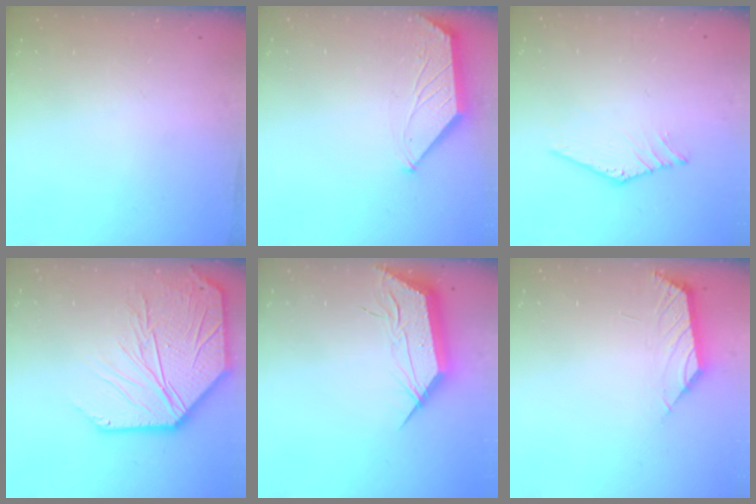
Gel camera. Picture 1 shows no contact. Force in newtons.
{"total": 1.8, "press": 1.8, "slide": 0.2}
{"total": 0.0}
{"total": 15.2, "press": 15.1, "slide": 2.0}
{"total": 13.9, "press": 13.9, "slide": 0.7}
{"total": 2.1, "press": 2.0, "slide": 0.3}